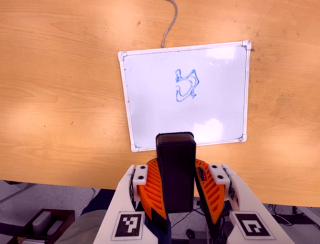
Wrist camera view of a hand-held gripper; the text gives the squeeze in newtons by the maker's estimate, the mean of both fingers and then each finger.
{"total": 9.5, "left": 9.6, "right": 9.4}